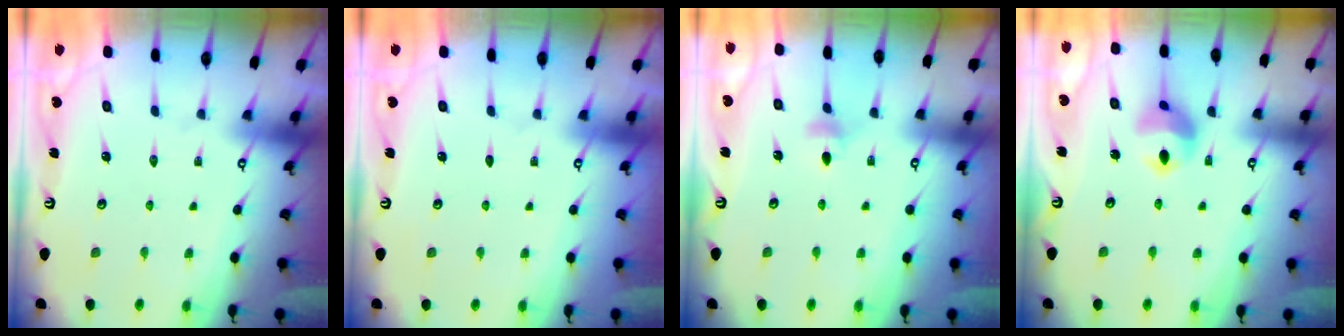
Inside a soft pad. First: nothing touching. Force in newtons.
{"total": 0.0}
{"total": 4.6, "press": 4.5, "slide": 0.9}
{"total": 10.6, "press": 10.5, "slide": 1.3}